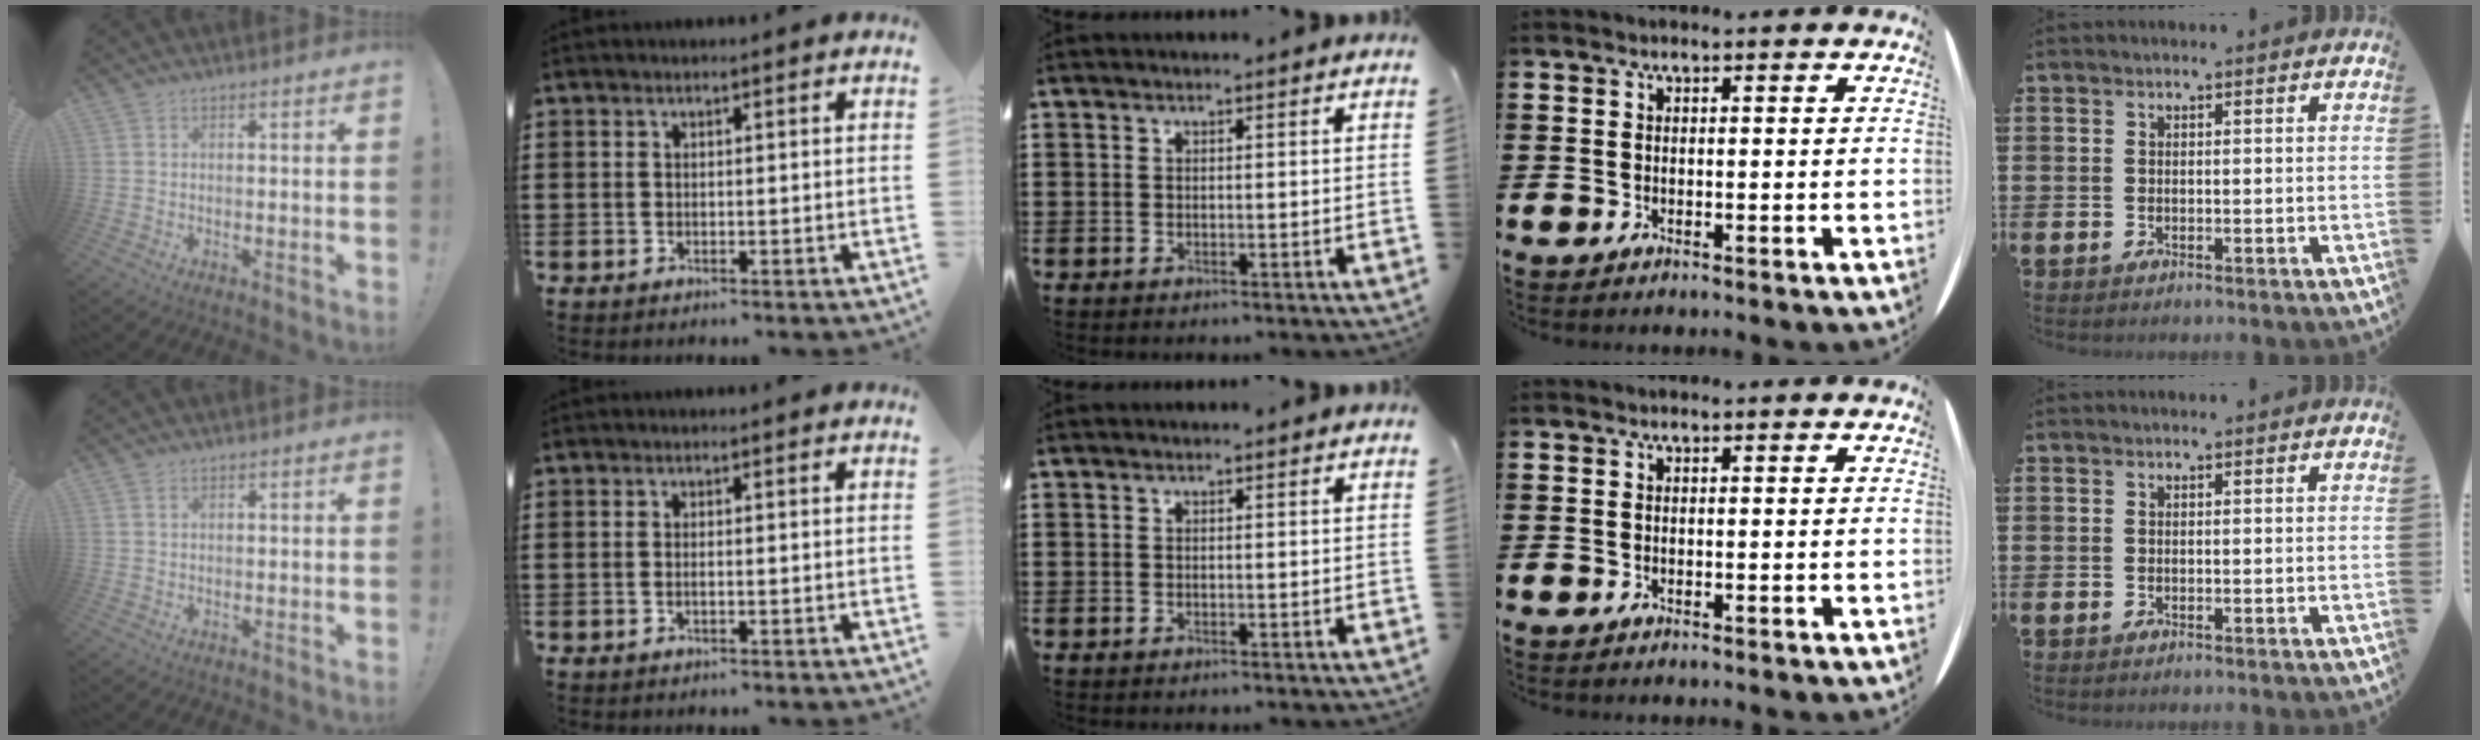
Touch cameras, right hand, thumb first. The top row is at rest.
{"thumb": {"total": 1.0, "force": [0.7, 0.5, 0.6], "torque": [-0.006, -0.001, 0.011]}, "index": {"total": 0.6, "force": [-0.2, 0.1, 0.6], "torque": [-0.011, -0.005, -0.002]}}